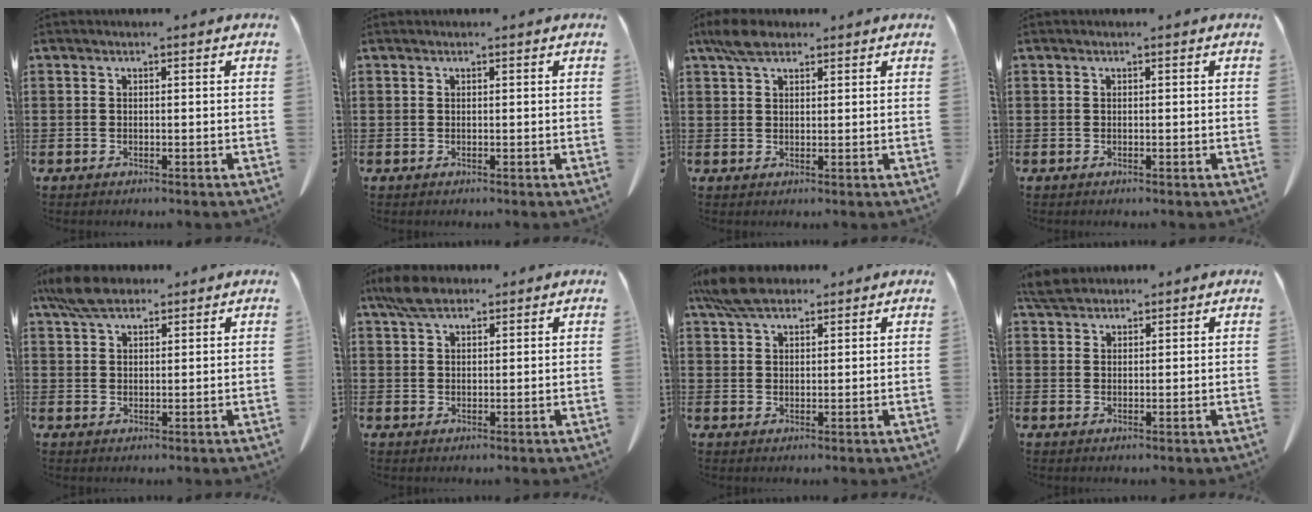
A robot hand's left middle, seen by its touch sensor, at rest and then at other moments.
{"total": 0.0}
{"total": 3.8, "force": [2.8, 1.6, 2.1], "torque": [-0.050, 0.006, 0.053]}
{"total": 0.0}
{"total": 5.8, "force": [4.5, 2.1, 3.0], "torque": [-0.071, -0.001, 0.087]}
{"total": 4.8, "force": [3.5, 1.9, 2.6], "torque": [-0.062, 0.002, 0.068]}
{"total": 6.3, "force": [5.1, 2.0, 3.2], "torque": [-0.077, -0.003, 0.097]}
{"total": 3.7, "force": [3.3, 0.9, 1.3], "torque": [-0.034, -0.001, 0.065]}